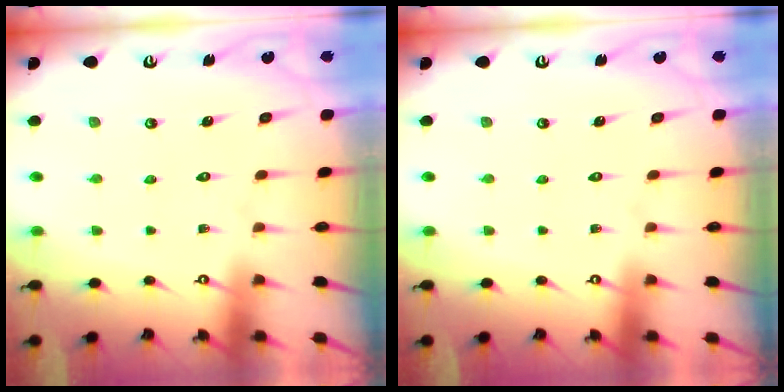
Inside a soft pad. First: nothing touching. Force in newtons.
{"total": 0.0}